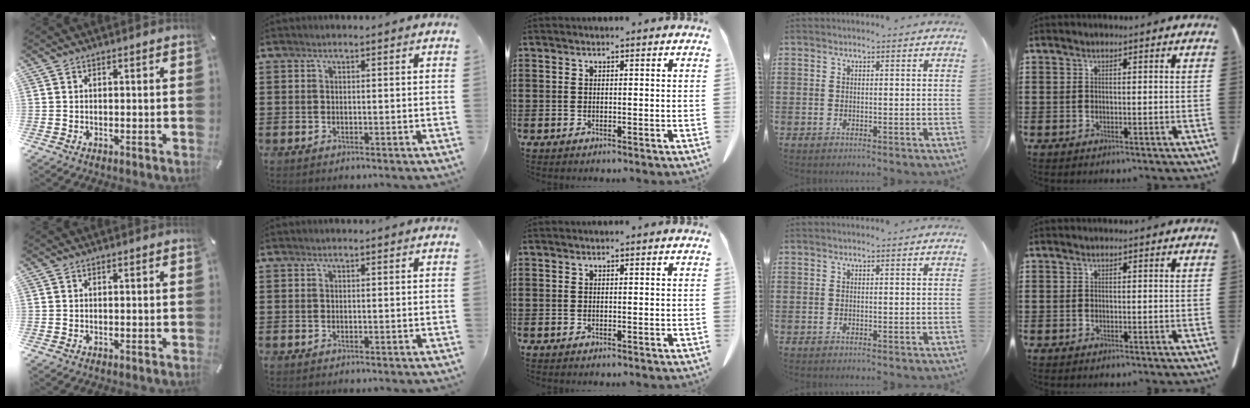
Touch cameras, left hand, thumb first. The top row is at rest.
{}